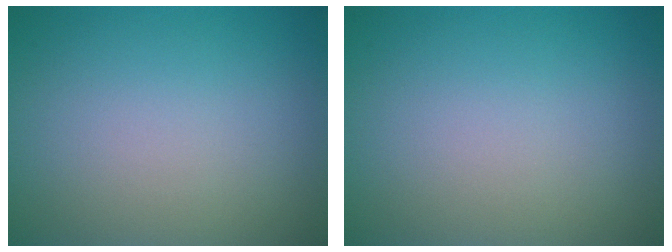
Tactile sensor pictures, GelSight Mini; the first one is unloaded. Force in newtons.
{"total": 0.0}